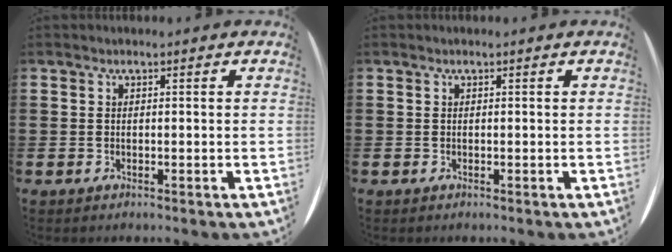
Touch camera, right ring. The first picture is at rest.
{"total": 0.0}